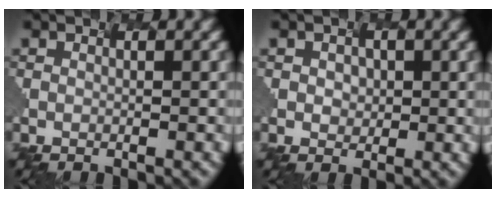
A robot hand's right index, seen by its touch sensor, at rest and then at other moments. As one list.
[{"total": 0.9, "force": [-0.1, 0.9, 0.1], "torque": [-0.001, -0.001, 0.005]}]